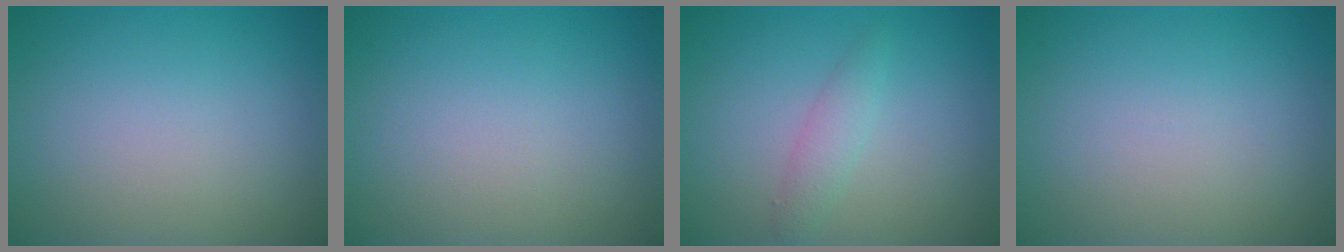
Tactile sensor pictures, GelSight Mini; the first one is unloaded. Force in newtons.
{"total": 0.0}
{"total": 1.7, "press": 1.7, "slide": 0.1}
{"total": 0.0}